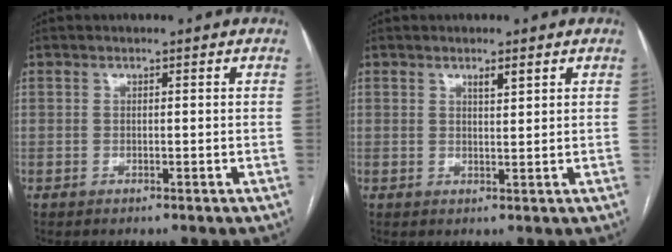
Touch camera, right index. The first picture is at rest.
{"total": 1.7, "force": [1.1, 0.2, 1.2], "torque": [-0.024, -0.001, 0.021]}